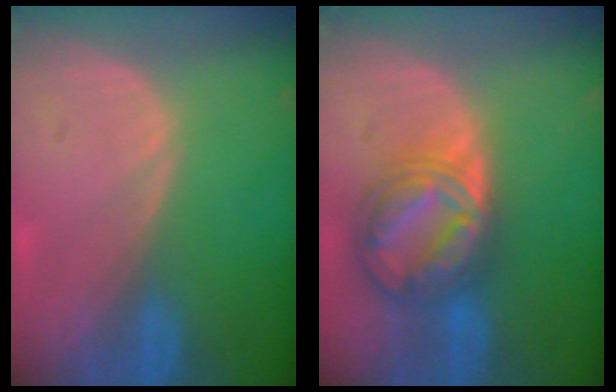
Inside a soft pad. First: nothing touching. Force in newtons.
{"total": 9.0, "press": 9.0, "slide": 0.7}